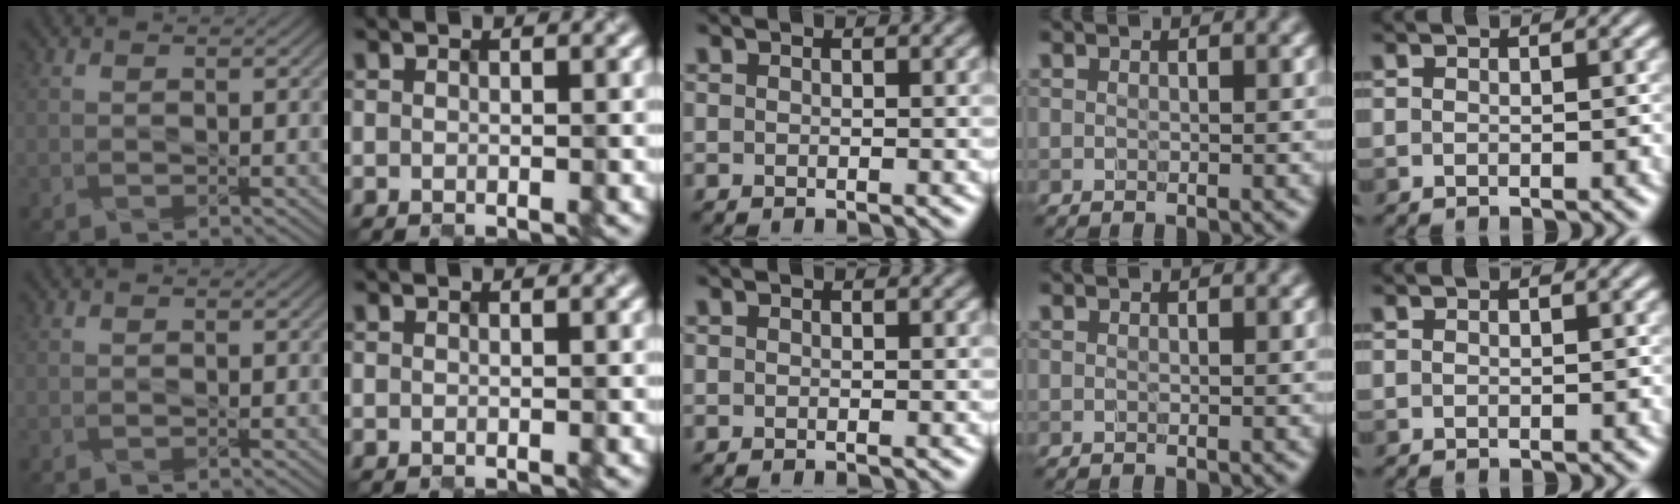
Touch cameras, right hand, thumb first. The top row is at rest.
{}